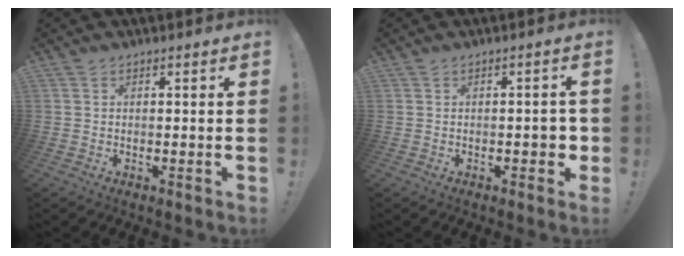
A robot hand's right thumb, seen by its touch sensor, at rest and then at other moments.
{"total": 3.8, "force": [-1.0, 2.1, 3.0], "torque": [-0.038, 0.010, -0.017]}